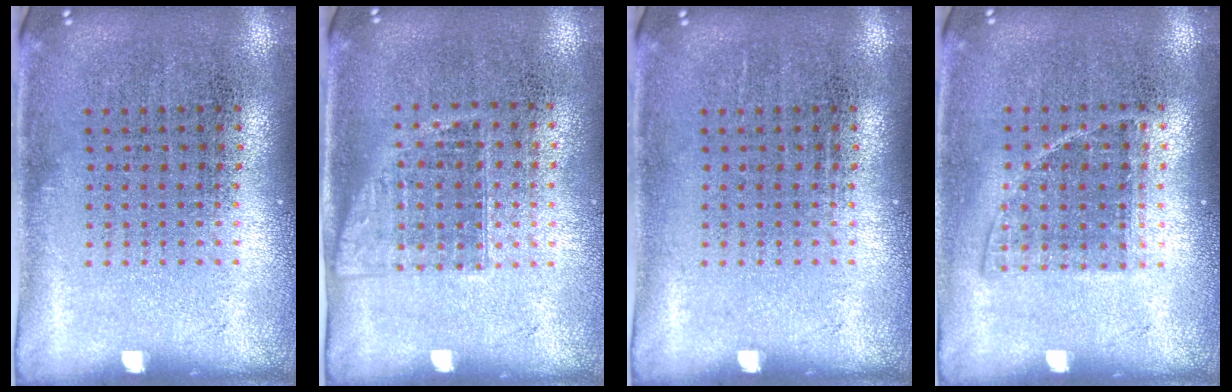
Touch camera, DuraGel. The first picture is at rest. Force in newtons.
{"total": 1.1, "press": 1.0, "slide": 0.6}
{"total": 0.0}
{"total": 0.8, "press": 0.7, "slide": 0.4}